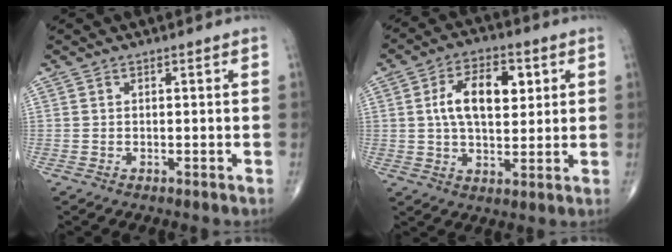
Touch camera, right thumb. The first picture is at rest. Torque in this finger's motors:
{"motor_torque": [0.34, 0.33, 0.94, 0.31, 0.21]}